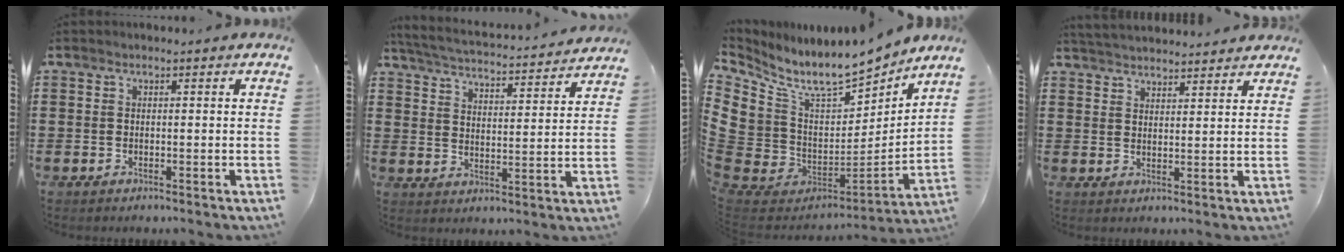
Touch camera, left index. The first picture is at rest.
{"total": 3.5, "force": [3.4, -0.4, 0.8], "torque": [-0.035, -0.031, 0.049]}
{"total": 8.9, "force": [7.3, 3.8, 3.3], "torque": [-0.094, -0.063, 0.129]}
{"total": 3.4, "force": [3.4, 0.0, 0.0], "torque": [-0.012, -0.011, 0.064]}